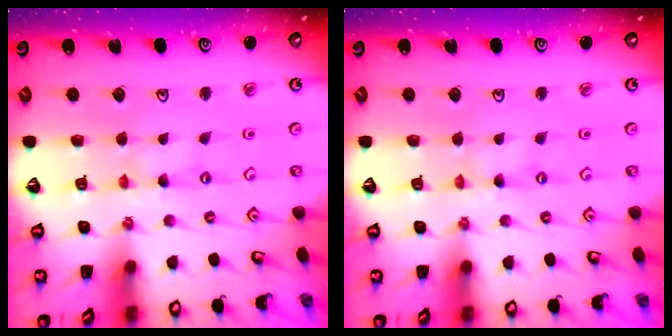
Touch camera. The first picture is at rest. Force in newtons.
{"total": 0.0}